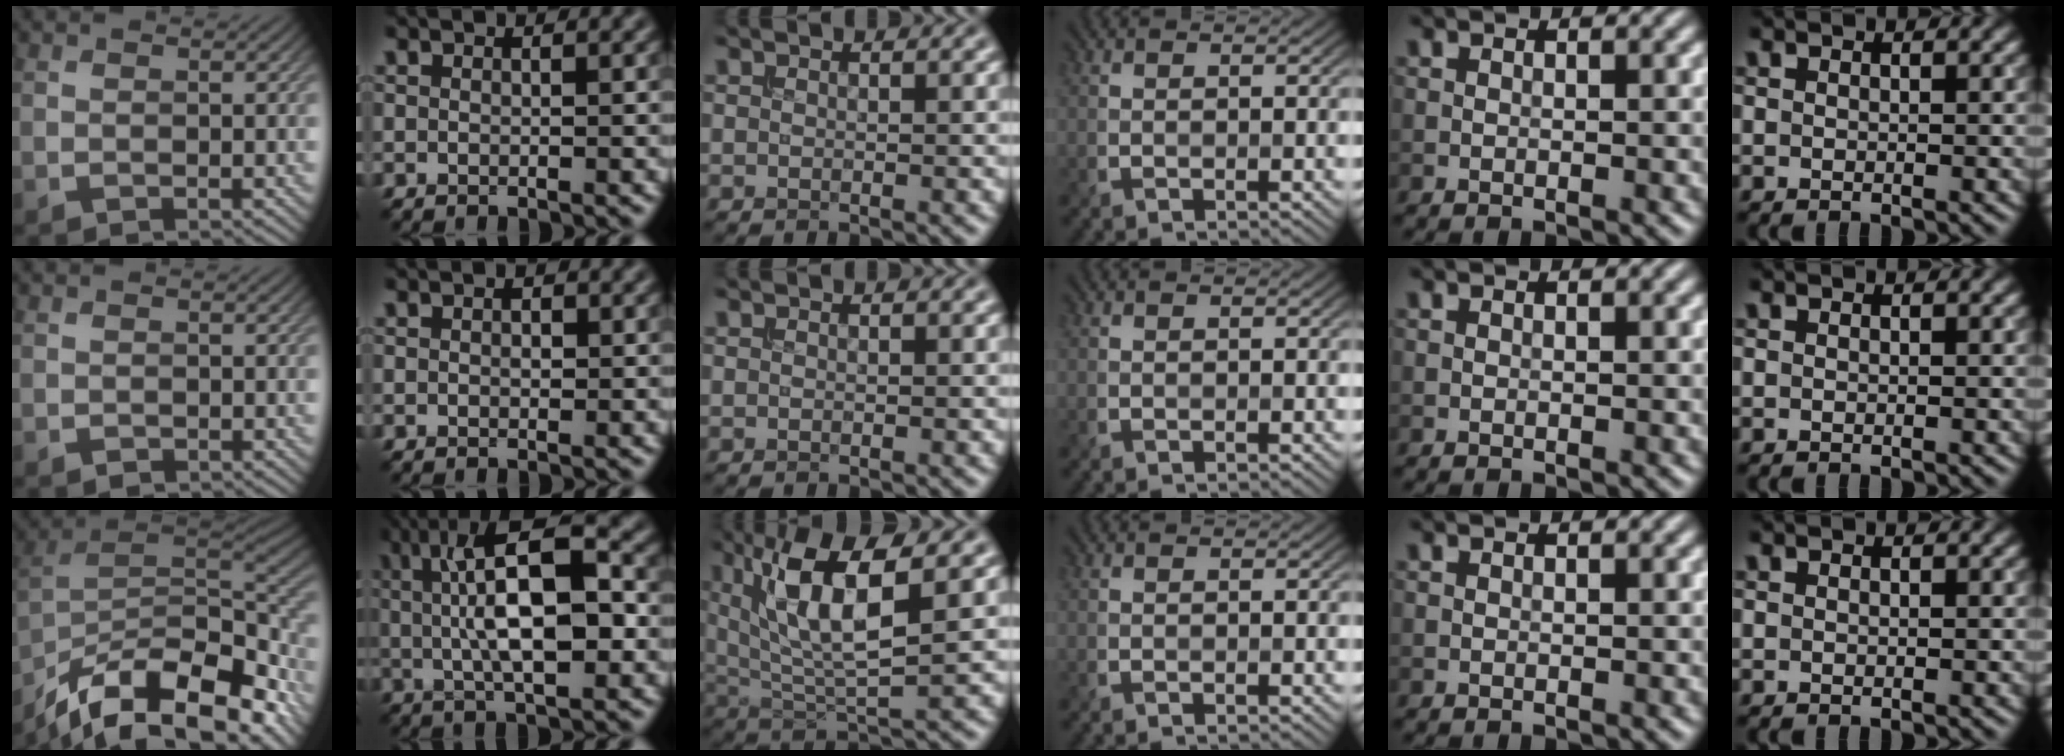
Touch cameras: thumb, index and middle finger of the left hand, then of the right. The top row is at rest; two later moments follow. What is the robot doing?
{"motion": "insert", "object": "bucket"}